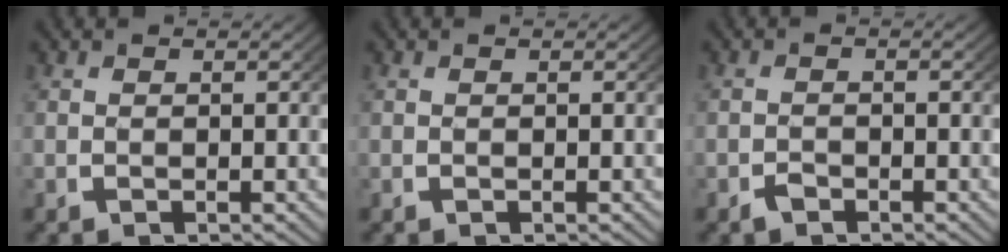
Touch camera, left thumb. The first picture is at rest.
{"total": 0.0}
{"total": 1.1, "force": [-0.9, 0.5, 0.3], "torque": [-0.005, -0.004, -0.017]}